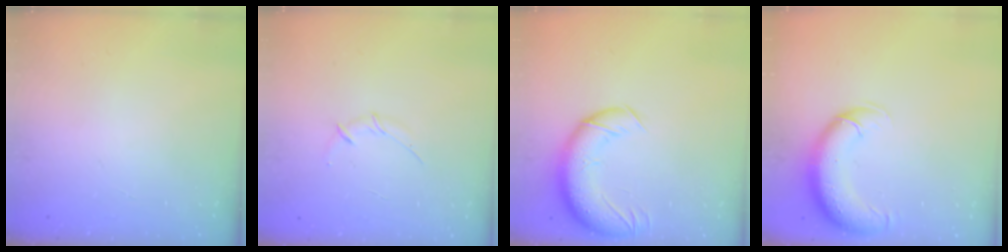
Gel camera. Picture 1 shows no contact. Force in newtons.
{"total": 3.0, "press": 2.9, "slide": 0.8}
{"total": 13.3, "press": 12.8, "slide": 3.6}
{"total": 11.0, "press": 10.6, "slide": 2.8}